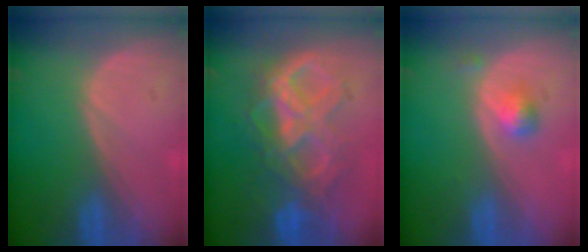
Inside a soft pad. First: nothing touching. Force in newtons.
{"total": 10.1, "press": 10.0, "slide": 1.2}
{"total": 2.4, "press": 2.4, "slide": 0.2}